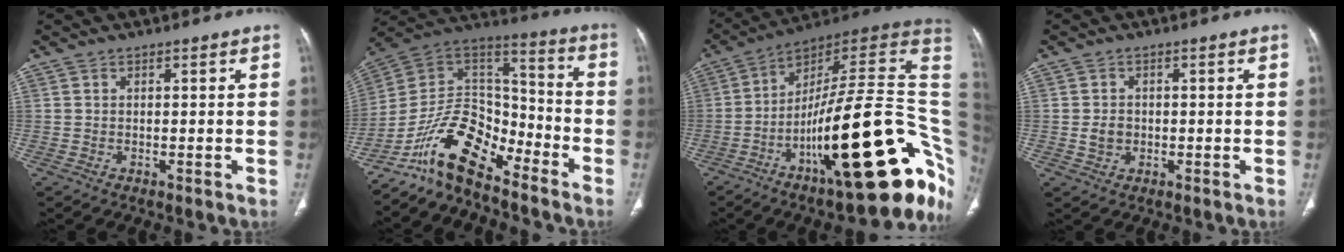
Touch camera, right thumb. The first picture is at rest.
{"total": 16.0, "force": [-11.4, 7.5, 8.4], "torque": [-0.124, 0.101, -0.215]}
{"total": 33.1, "force": [-8.4, 9.1, 30.6], "torque": [-0.360, 0.061, -0.125]}
{"total": 2.7, "force": [-0.3, 2.2, 1.5], "torque": [-0.021, 0.005, -0.003]}